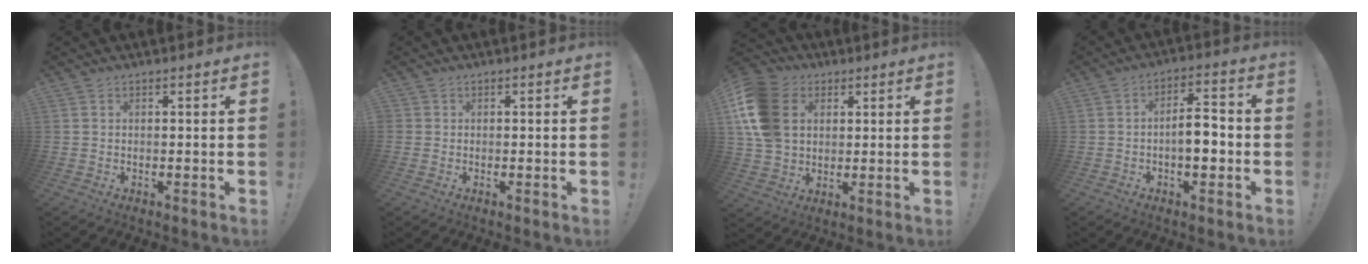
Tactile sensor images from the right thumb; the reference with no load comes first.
{"total": 0.7, "force": [0.1, 0.7, 0.1], "torque": [-0.008, 0.004, 0.004]}
{"total": 17.3, "force": [4.3, 13.4, 10.1], "torque": [-0.208, -0.004, 0.086]}
{"total": 8.5, "force": [-2.0, 3.8, 7.3], "torque": [-0.112, 0.014, -0.038]}